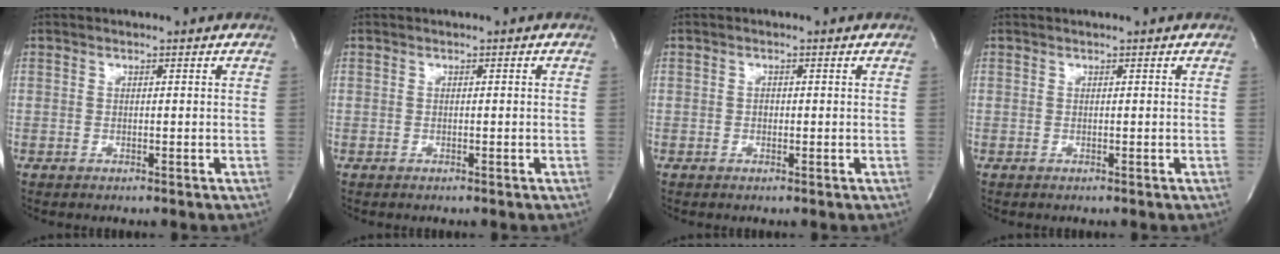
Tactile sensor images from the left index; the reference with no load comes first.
{"total": 0.0}
{"total": 0.6, "force": [-0.2, 0.4, 0.3], "torque": [-0.006, -0.003, -0.004]}
{"total": 1.0, "force": [1.0, 0.0, 0.3], "torque": [-0.009, 0.005, 0.011]}